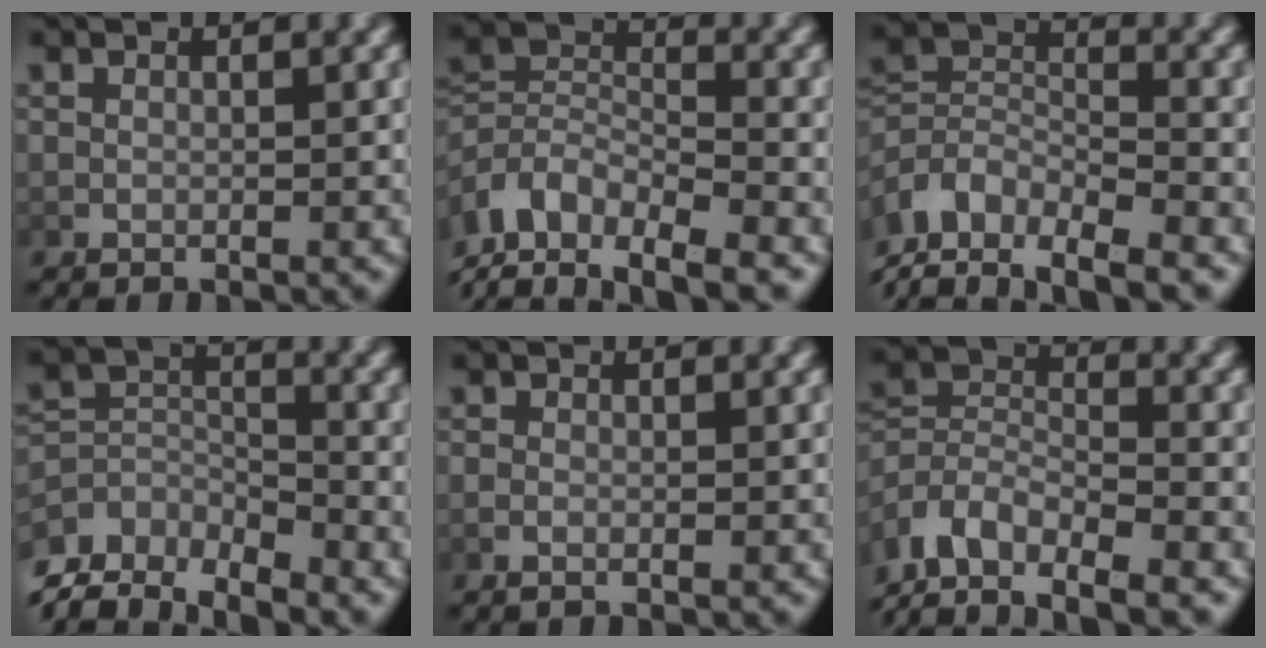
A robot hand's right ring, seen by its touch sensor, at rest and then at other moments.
{"total": 8.6, "force": [-5.0, 5.8, 3.9], "torque": [-0.099, -0.038, -0.079]}
{"total": 9.7, "force": [-5.9, 6.6, 3.9], "torque": [-0.101, -0.044, -0.093]}
{"total": 9.8, "force": [-5.6, 6.7, 4.5], "torque": [-0.100, -0.062, -0.076]}
{"total": 0.8, "force": [-0.6, 0.2, 0.5], "torque": [-0.015, -0.003, -0.010]}
{"total": 8.9, "force": [-5.9, 5.6, 3.7], "torque": [-0.096, -0.047, -0.091]}